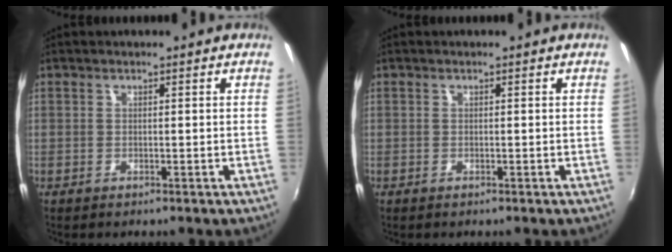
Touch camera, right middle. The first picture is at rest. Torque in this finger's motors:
{"motor_torque": [0.00, 0.00, 0.00, -0.01]}